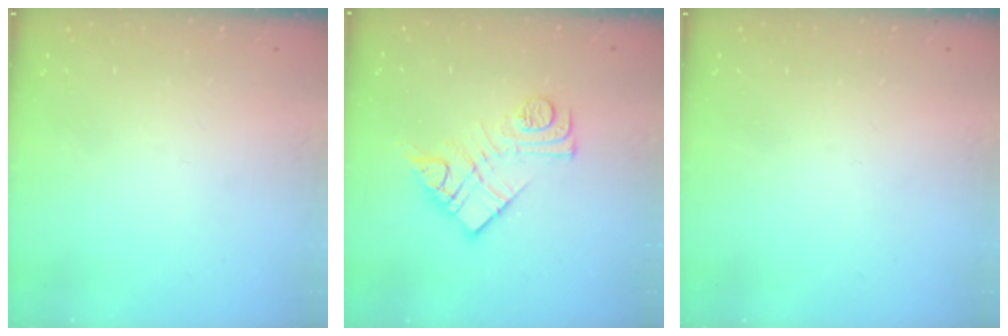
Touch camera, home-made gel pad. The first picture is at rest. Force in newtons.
{"total": 12.8, "press": 12.8, "slide": 0.8}
{"total": 0.0}